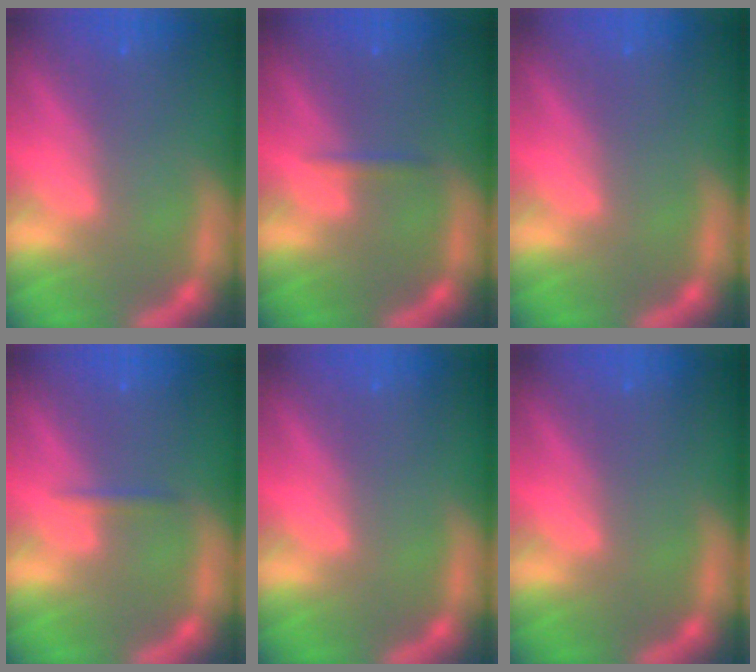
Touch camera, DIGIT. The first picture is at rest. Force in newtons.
{"total": 0.9}
{"total": 0.0}
{"total": 0.9}
{"total": 0.0}
{"total": 0.0}